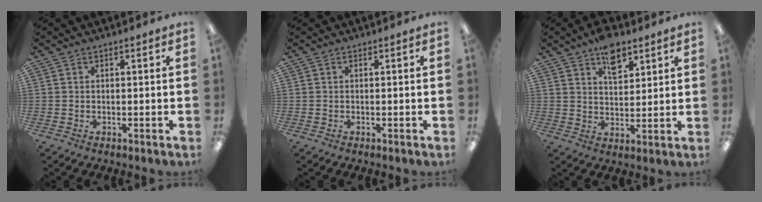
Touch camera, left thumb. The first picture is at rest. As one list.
[{"total": 0.0}, {"total": 8.1, "force": [5.5, 4.2, 4.2], "torque": [-0.057, -0.025, 0.095]}]